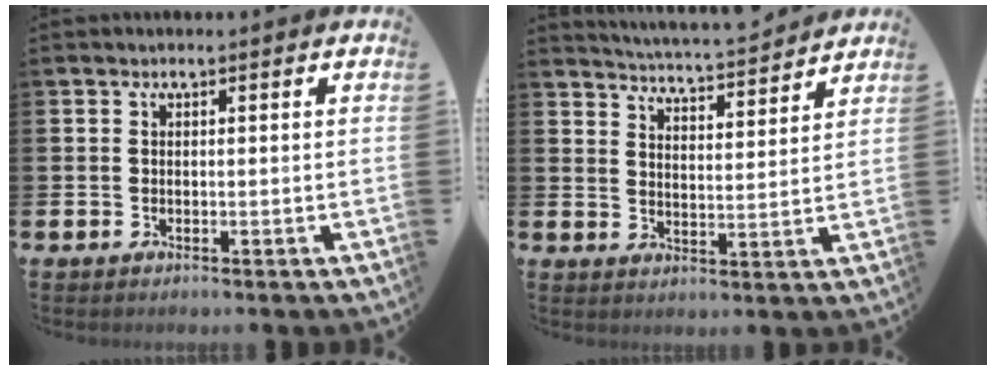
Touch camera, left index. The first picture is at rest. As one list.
[{"total": 5.2, "force": [5.1, -0.4, 0.4], "torque": [-0.028, -0.040, 0.089]}]